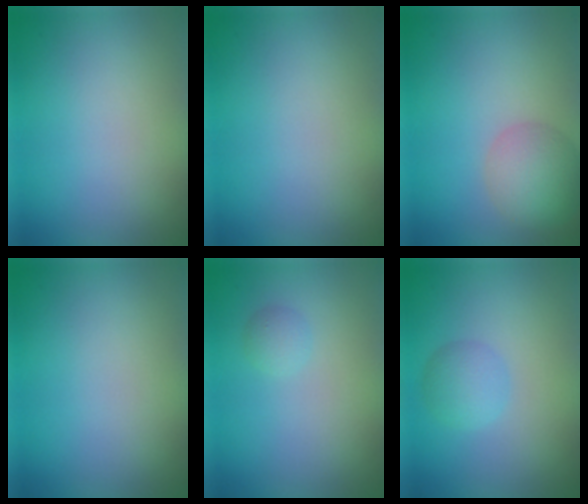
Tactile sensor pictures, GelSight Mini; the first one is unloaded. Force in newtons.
{"total": 0.0}
{"total": 3.9, "press": 3.9, "slide": 0.1}
{"total": 0.0}
{"total": 0.9, "press": 0.9, "slide": 0.0}
{"total": 2.2, "press": 2.2, "slide": 0.0}